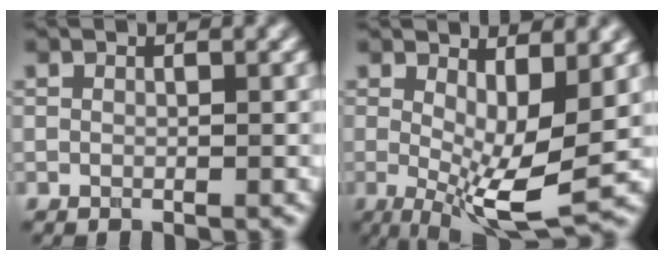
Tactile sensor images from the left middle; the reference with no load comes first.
{"total": 7.9, "force": [0.1, 2.4, 7.5], "torque": [-0.130, -0.018, 0.004]}